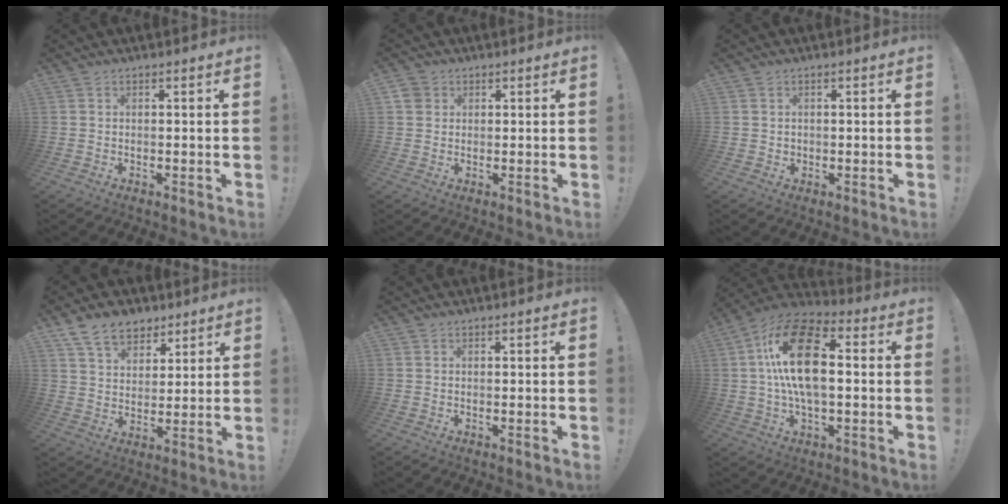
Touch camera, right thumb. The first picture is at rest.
{"total": 3.2, "force": [1.4, 2.7, 0.9], "torque": [-0.017, 0.001, 0.028]}
{"total": 1.1, "force": [0.2, 1.0, 0.2], "torque": [0.003, 0.000, 0.002]}
{"total": 10.7, "force": [7.0, 7.0, 4.0], "torque": [-0.069, -0.035, 0.137]}
{"total": 0.0}
{"total": 19.5, "force": [1.9, 10.4, 16.4], "torque": [-0.301, 0.008, 0.028]}